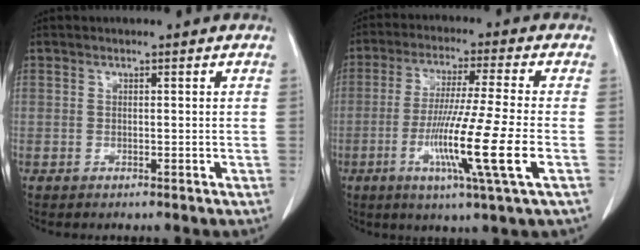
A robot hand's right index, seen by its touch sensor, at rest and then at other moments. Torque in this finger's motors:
{"motor_torque": [1.84, -0.30, 1.05, 0.21]}